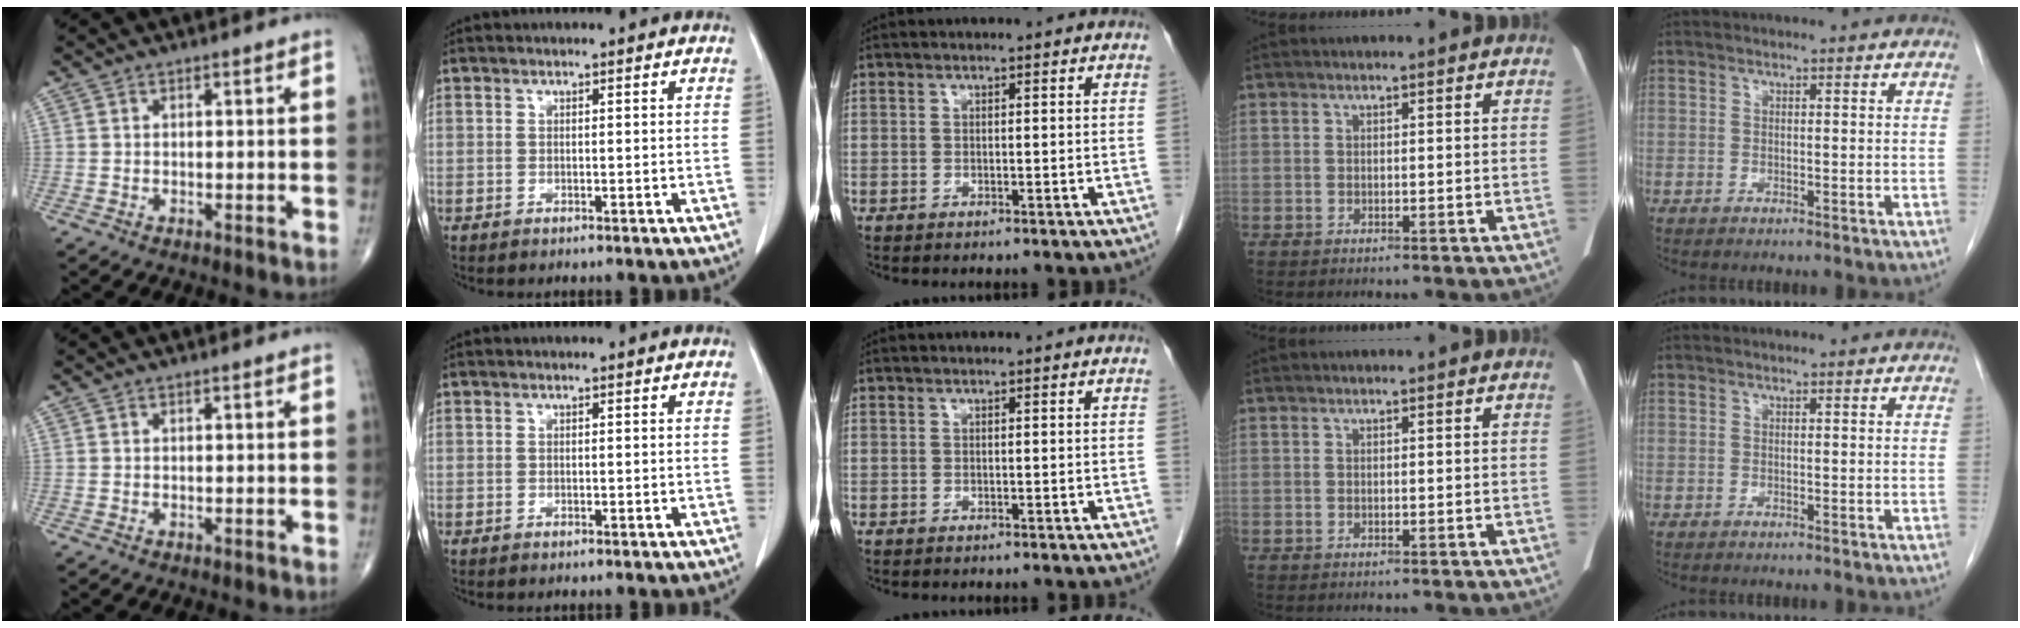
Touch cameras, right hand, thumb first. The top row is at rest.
{}